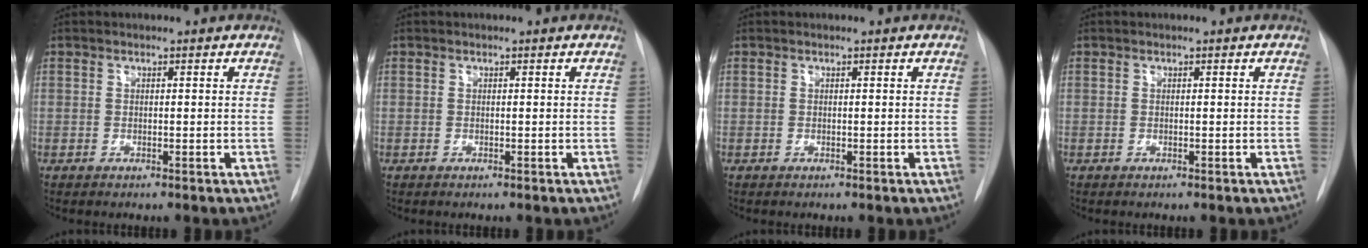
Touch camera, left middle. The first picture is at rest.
{"total": 0.0}
{"total": 0.0}
{"total": 0.0}